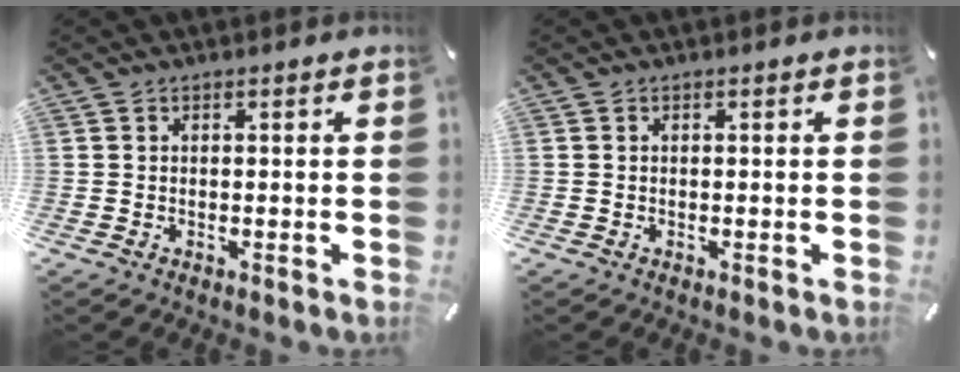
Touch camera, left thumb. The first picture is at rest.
{"total": 0.0}